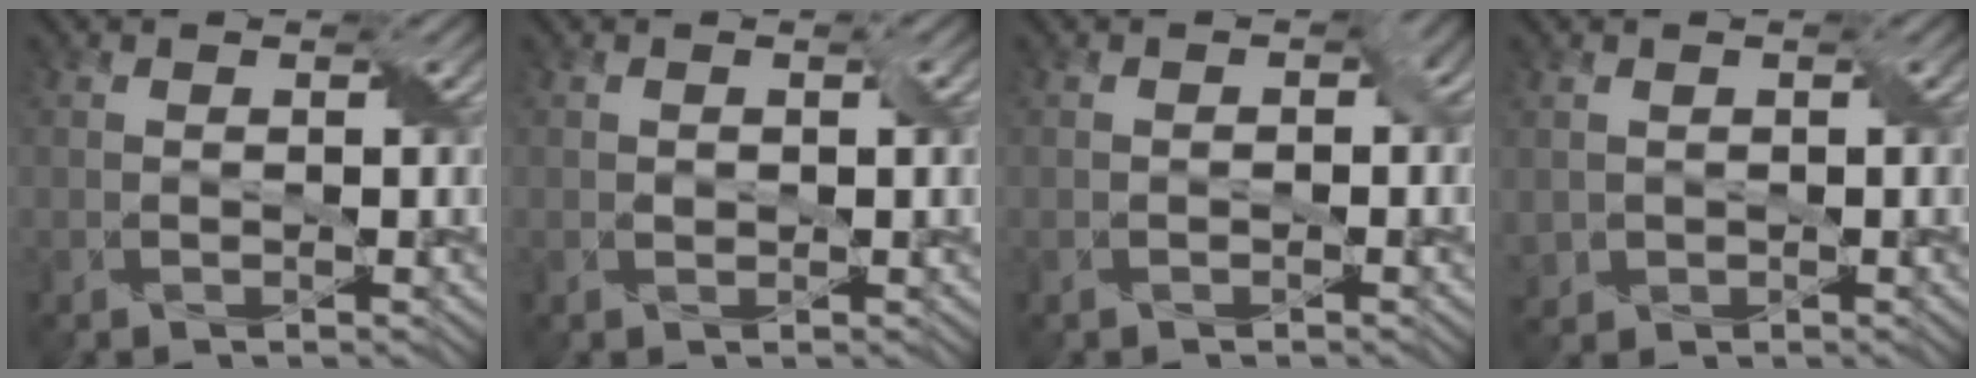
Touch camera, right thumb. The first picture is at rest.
{"total": 0.7, "force": [0.0, 0.4, 0.6], "torque": [-0.013, -0.001, 0.004]}
{"total": 1.7, "force": [-0.3, 1.3, 1.1], "torque": [-0.014, -0.002, -0.001]}
{"total": 1.4, "force": [0.4, 1.3, 0.0], "torque": [-0.012, -0.004, 0.011]}